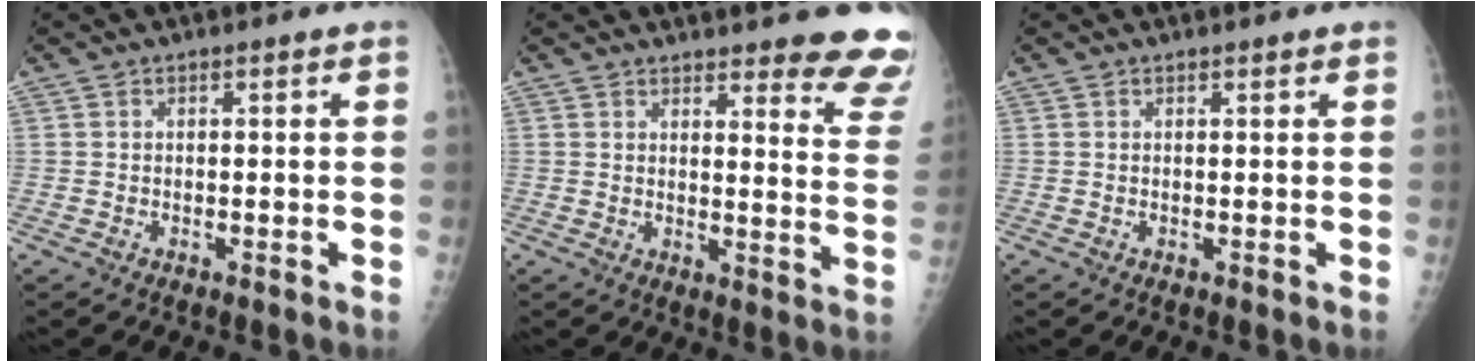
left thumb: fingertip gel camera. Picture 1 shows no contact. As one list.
[{"total": 12.8, "force": [11.5, 2.3, 5.2], "torque": [-0.025, -0.094, 0.111]}, {"total": 0.6, "force": [0.6, 0.1, 0.2], "torque": [-0.004, 0.002, 0.008]}]